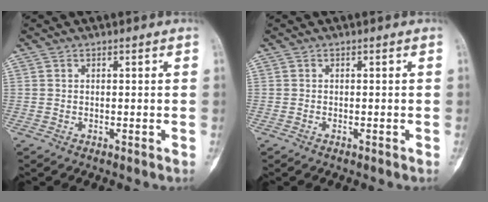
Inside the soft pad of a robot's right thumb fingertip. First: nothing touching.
{"total": 0.0}